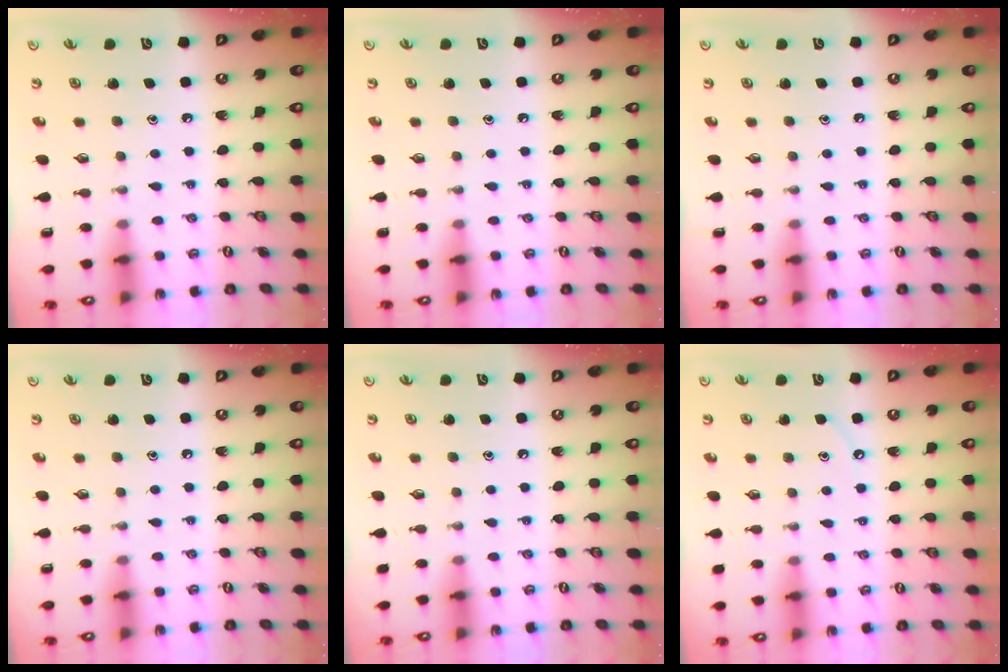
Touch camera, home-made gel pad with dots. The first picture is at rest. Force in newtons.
{"total": 0.0}
{"total": 0.0}
{"total": 0.0}
{"total": 2.8, "press": 2.8, "slide": 0.4}
{"total": 3.2, "press": 3.2, "slide": 0.4}